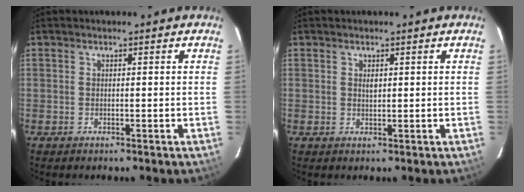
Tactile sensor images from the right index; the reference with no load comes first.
{"total": 1.0, "force": [0.4, 0.6, 0.8], "torque": [-0.012, 0.002, 0.007]}